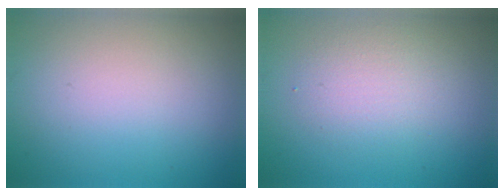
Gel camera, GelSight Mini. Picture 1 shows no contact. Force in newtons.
{"total": 2.4, "press": 2.4, "slide": 0.1}